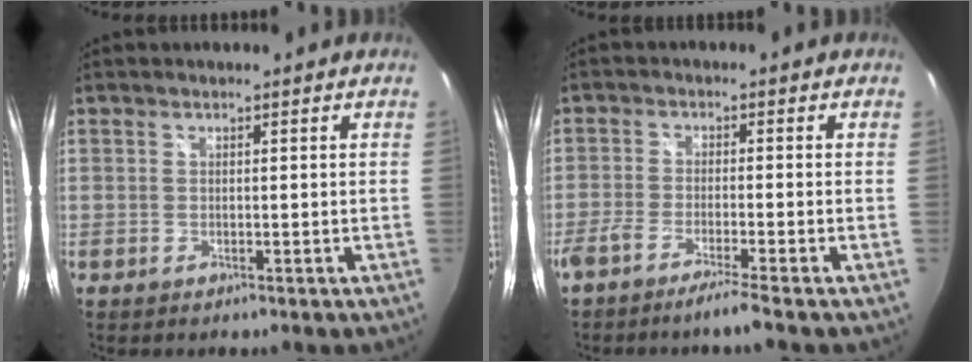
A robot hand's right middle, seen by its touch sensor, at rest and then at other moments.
{"total": 5.3, "force": [-4.3, -0.7, 3.0], "torque": [-0.074, -0.013, -0.081]}